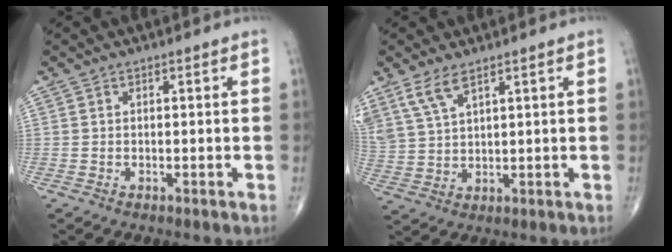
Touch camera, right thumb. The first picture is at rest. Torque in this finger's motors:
{"motor_torque": [0.01, 0.17, 1.10, 0.93, 0.32]}